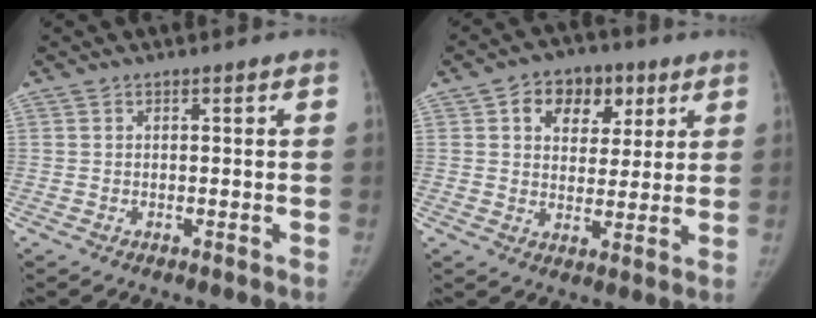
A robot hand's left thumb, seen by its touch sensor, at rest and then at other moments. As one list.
[{"total": 10.2, "force": [4.4, 7.2, 5.7], "torque": [-0.043, -0.009, 0.064]}]